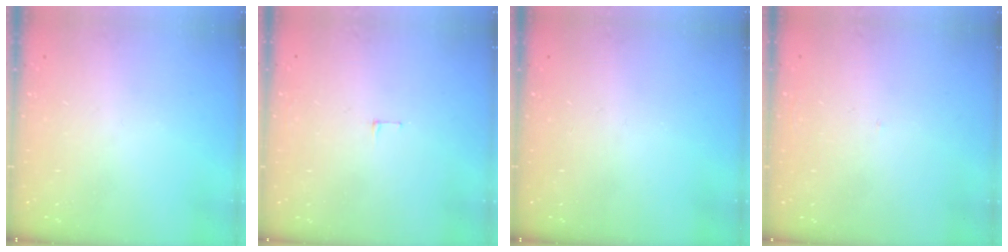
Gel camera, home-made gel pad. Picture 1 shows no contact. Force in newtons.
{"total": 3.8, "press": 3.8, "slide": 0.3}
{"total": 0.0}
{"total": 1.7, "press": 1.6, "slide": 0.1}